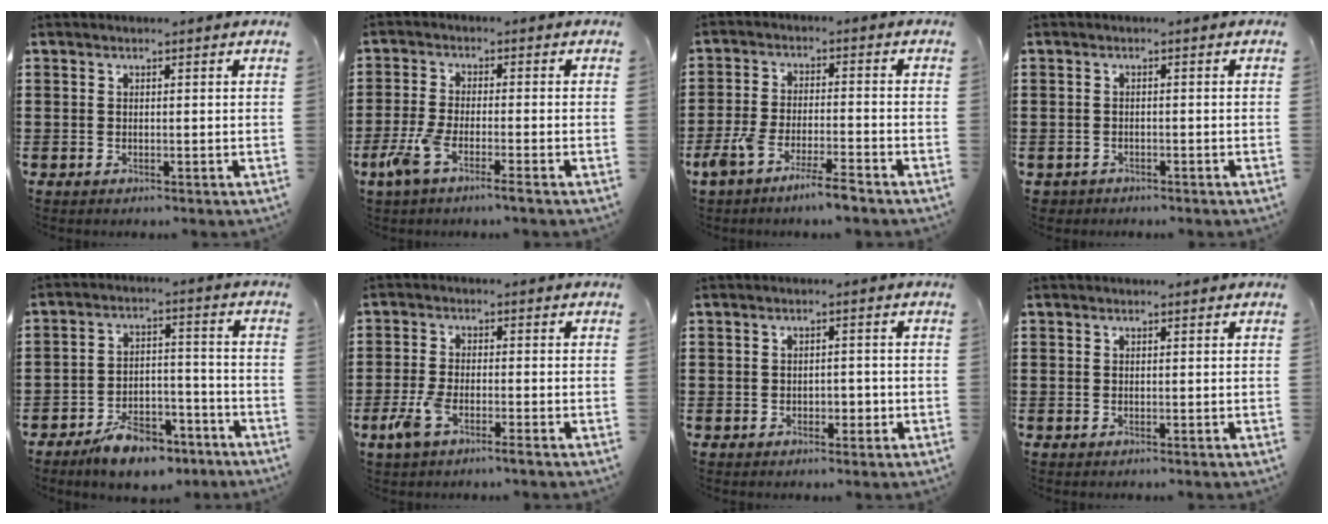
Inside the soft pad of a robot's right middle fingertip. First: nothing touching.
{"total": 5.0, "force": [-3.0, 0.5, 3.9], "torque": [-0.097, -0.015, -0.059]}
{"total": 6.1, "force": [-4.8, 0.4, 3.7], "torque": [-0.087, -0.013, -0.093]}
{"total": 1.1, "force": [-1.0, 0.4, -0.1], "torque": [-0.003, 0.001, -0.023]}
{"total": 7.4, "force": [-6.2, 3.0, 3.0], "torque": [-0.052, 0.026, -0.116]}
{"total": 4.7, "force": [-2.6, 1.1, 3.8], "torque": [-0.096, -0.010, -0.053]}
{"total": 1.6, "force": [-0.7, 1.2, 0.8], "torque": [-0.017, 0.003, -0.018]}
{"total": 0.0}